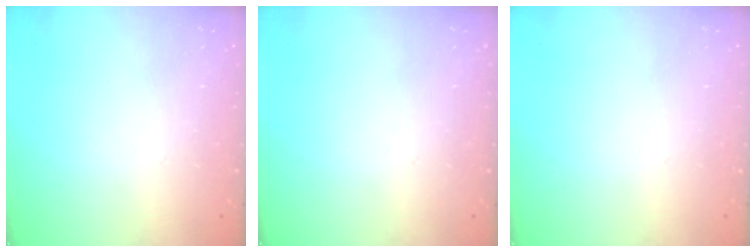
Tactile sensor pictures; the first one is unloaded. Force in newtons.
{"total": 0.0}
{"total": 0.0}